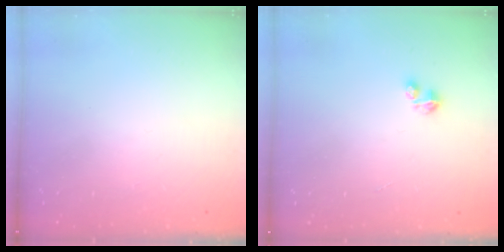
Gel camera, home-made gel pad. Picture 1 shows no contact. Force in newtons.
{"total": 1.6, "press": 1.6, "slide": 0.3}